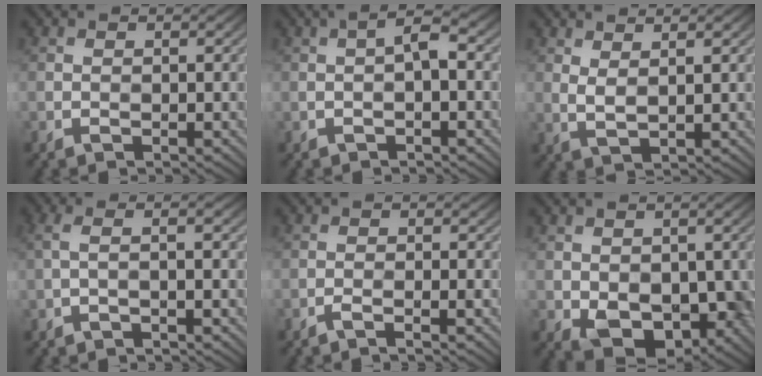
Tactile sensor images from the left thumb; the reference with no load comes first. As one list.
[{"total": 2.8, "force": [-0.1, 0.3, 2.8], "torque": [-0.045, 0.010, -0.010]}, {"total": 2.6, "force": [2.3, 0.3, 1.2], "torque": [-0.025, 0.003, 0.044]}, {"total": 3.4, "force": [-0.5, 0.7, 3.3], "torque": [-0.046, 0.006, -0.018]}, {"total": 1.8, "force": [-1.1, 0.2, 1.4], "torque": [-0.015, 0.005, -0.027]}, {"total": 7.4, "force": [-1.3, 5.3, 5.0], "torque": [-0.079, -0.029, 0.003]}]